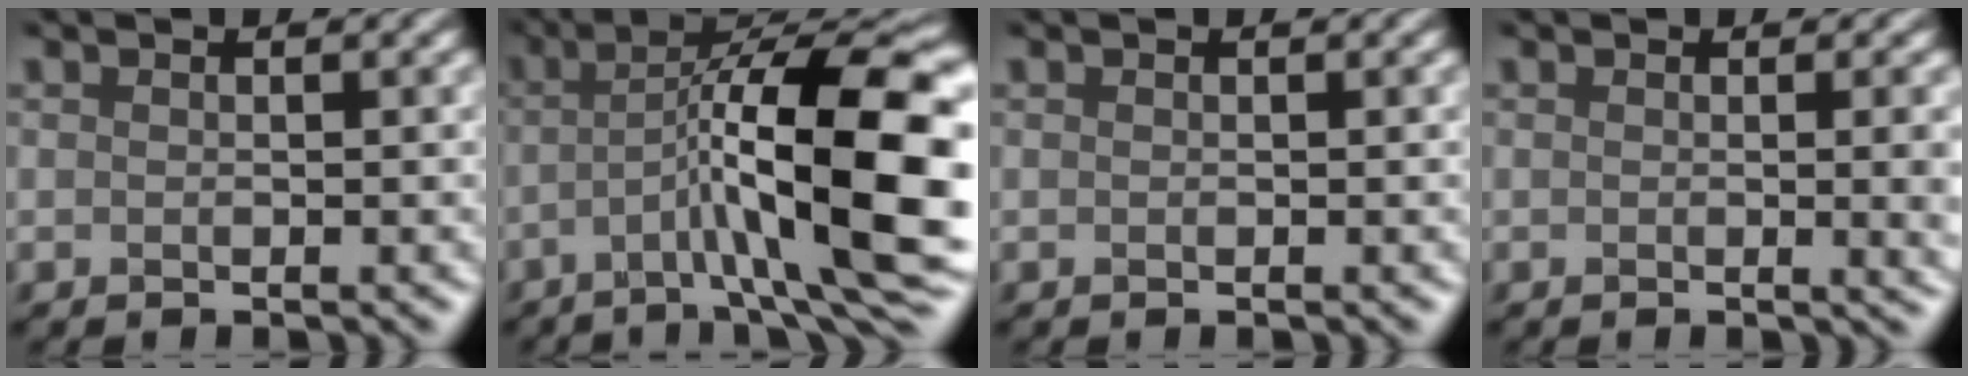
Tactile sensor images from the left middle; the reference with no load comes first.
{"total": 13.1, "force": [-2.7, 2.7, 12.5], "torque": [-0.219, 0.024, -0.022]}
{"total": 0.0}
{"total": 5.4, "force": [-0.2, 2.5, 4.8], "torque": [-0.028, 0.023, -0.006]}